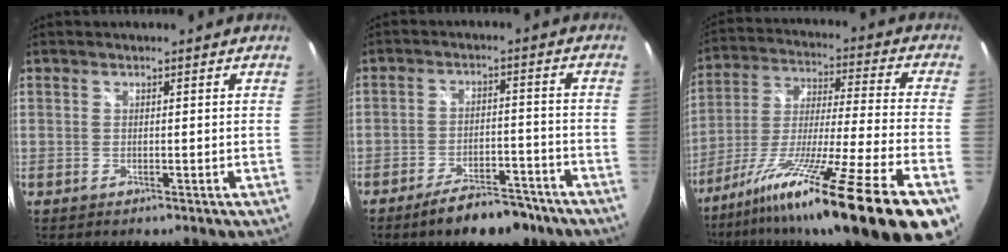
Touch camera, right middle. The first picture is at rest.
{"total": 10.1, "force": [-7.9, 3.5, 5.2], "torque": [-0.097, 0.008, -0.113]}
{"total": 25.7, "force": [-17.1, -1.5, 19.1], "torque": [-0.301, -0.077, -0.284]}